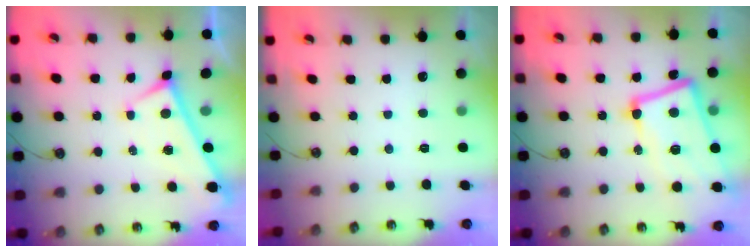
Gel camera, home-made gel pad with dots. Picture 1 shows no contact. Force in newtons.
{"total": 0.0}
{"total": 11.9, "press": 11.7, "slide": 2.4}